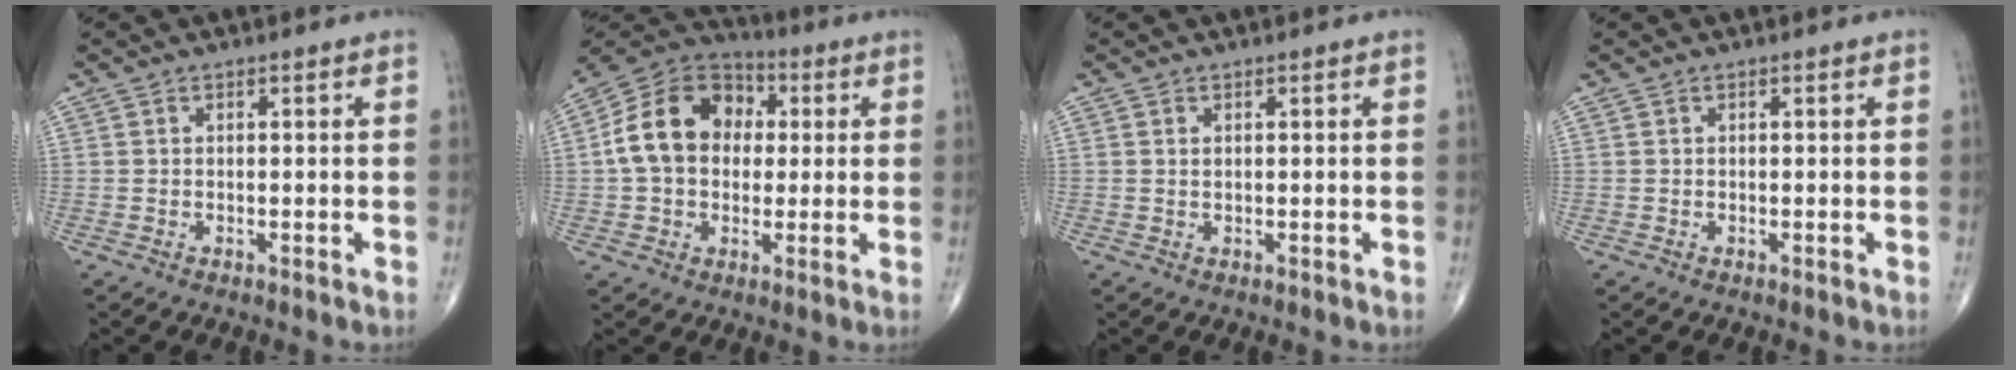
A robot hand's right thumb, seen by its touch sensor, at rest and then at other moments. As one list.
[{"total": 15.1, "force": [1.5, 11.6, 9.7], "torque": [-0.151, 0.030, 0.016]}, {"total": 0.7, "force": [0.3, 0.3, 0.5], "torque": [-0.010, 0.002, 0.007]}, {"total": 0.0}]